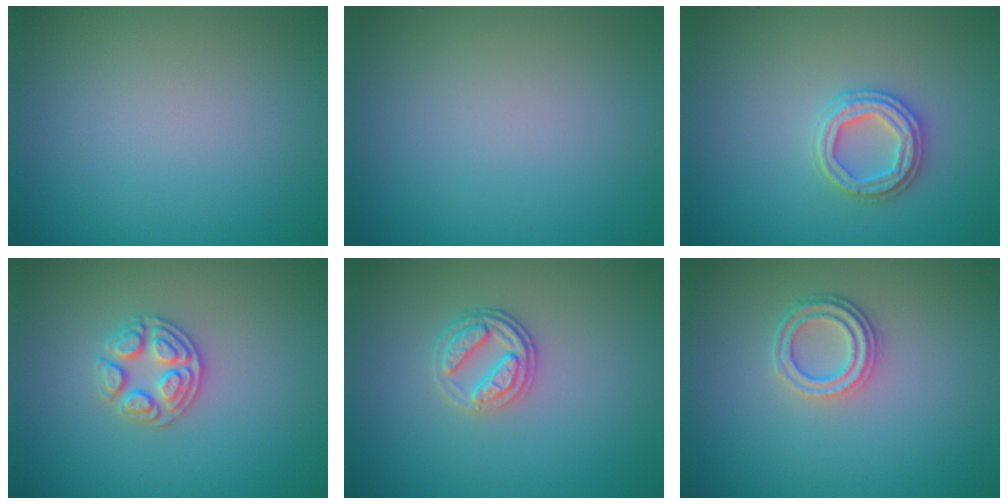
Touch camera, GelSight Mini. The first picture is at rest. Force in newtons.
{"total": 0.0}
{"total": 2.7, "press": 2.7, "slide": 0.3}
{"total": 2.9, "press": 2.7, "slide": 1.0}
{"total": 2.7, "press": 2.4, "slide": 1.1}
{"total": 2.8, "press": 2.3, "slide": 1.6}